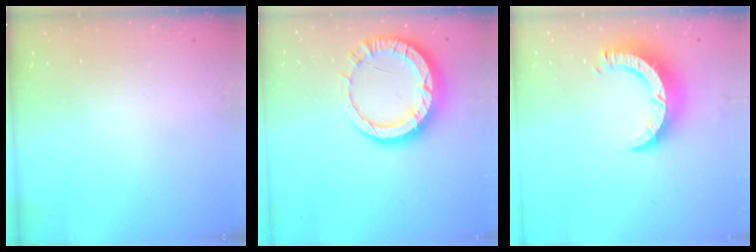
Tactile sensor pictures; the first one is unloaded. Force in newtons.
{"total": 12.6, "press": 12.6, "slide": 1.1}
{"total": 9.7, "press": 9.6, "slide": 1.0}